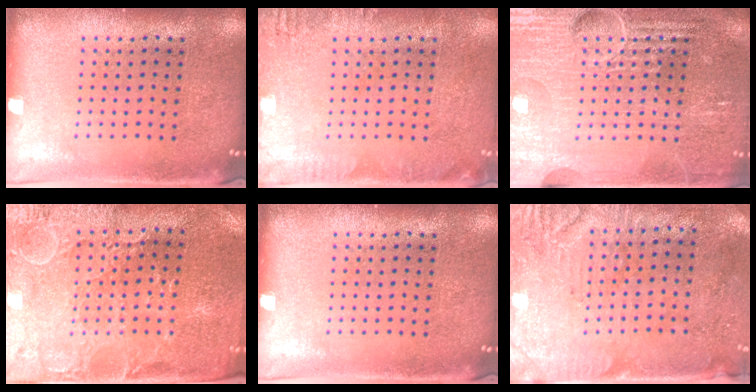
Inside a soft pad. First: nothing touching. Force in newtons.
{"total": 1.7, "press": 1.7, "slide": 0.2}
{"total": 6.9, "press": 6.9, "slide": 0.7}
{"total": 1.3, "press": 1.3, "slide": 0.4}
{"total": 0.0}
{"total": 3.0, "press": 2.5, "slide": 1.7}